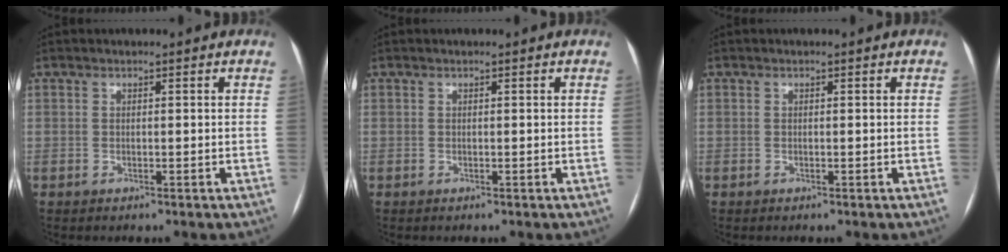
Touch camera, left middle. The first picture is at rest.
{"total": 0.0}
{"total": 0.0}